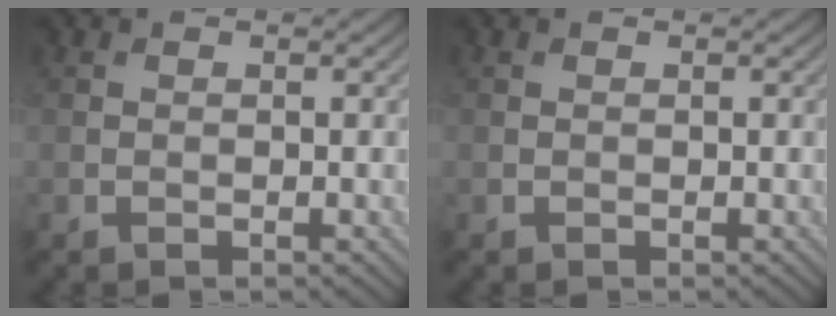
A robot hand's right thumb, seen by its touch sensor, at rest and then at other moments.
{"total": 0.0}